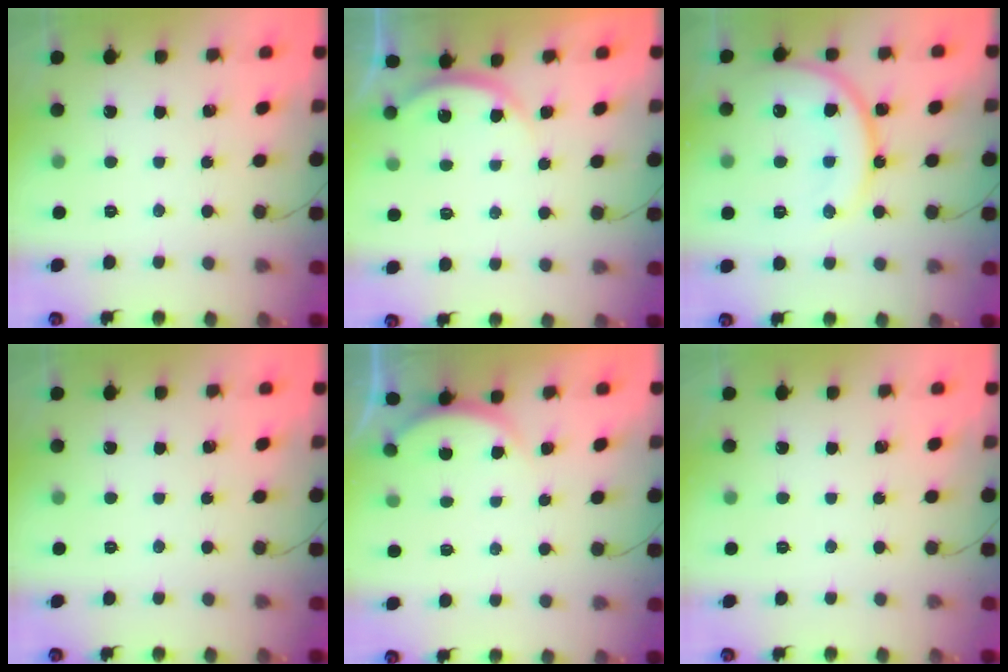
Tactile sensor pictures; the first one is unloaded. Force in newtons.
{"total": 4.2, "press": 4.1, "slide": 0.5}
{"total": 16.2, "press": 16.2, "slide": 1.1}
{"total": 0.0}
{"total": 2.8, "press": 2.8, "slide": 0.4}
{"total": 0.0}